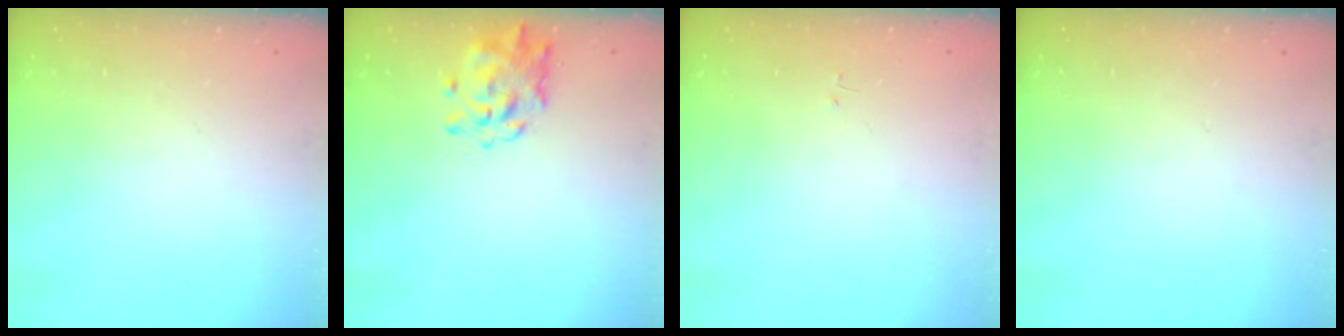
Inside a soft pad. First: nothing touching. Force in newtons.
{"total": 1.2, "press": 1.2, "slide": 0.1}
{"total": 0.0}
{"total": 0.0}